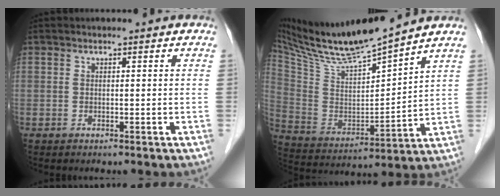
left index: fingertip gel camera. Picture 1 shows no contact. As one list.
[{"total": 16.3, "force": [14.4, -0.2, 7.6], "torque": [-0.148, -0.001, 0.272]}]